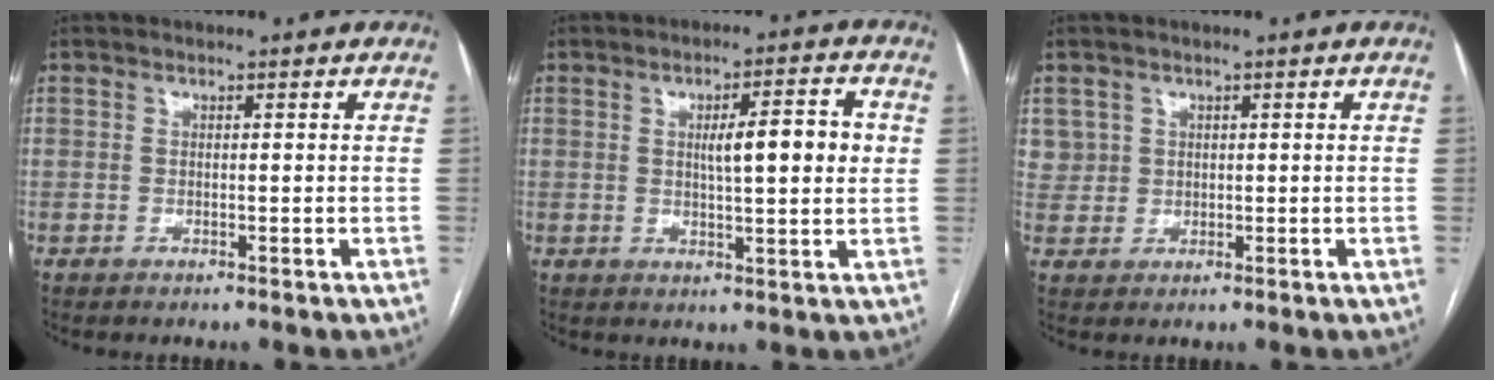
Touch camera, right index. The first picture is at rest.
{"total": 8.0, "force": [1.3, 1.1, 7.8], "torque": [-0.118, 0.012, 0.021]}
{"total": 3.1, "force": [1.3, 2.8, -0.2], "torque": [0.019, 0.008, 0.022]}